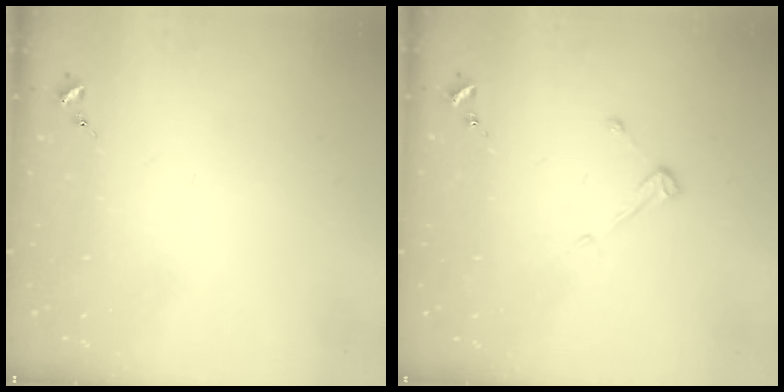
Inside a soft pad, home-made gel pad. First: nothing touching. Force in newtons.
{"total": 3.8, "press": 3.8, "slide": 0.4}